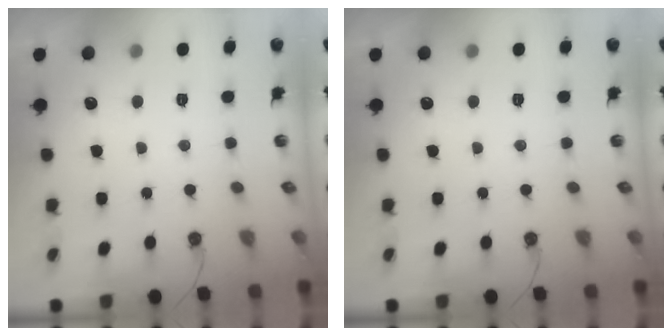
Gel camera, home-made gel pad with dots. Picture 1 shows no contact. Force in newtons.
{"total": 0.0}